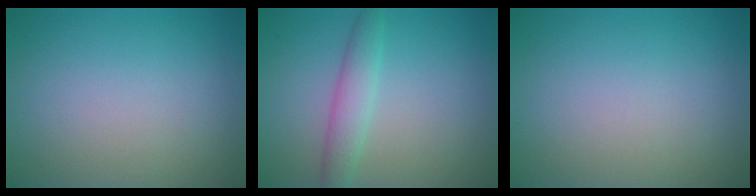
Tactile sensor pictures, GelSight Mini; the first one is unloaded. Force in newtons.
{"total": 2.7, "press": 2.7, "slide": 0.2}
{"total": 0.0}